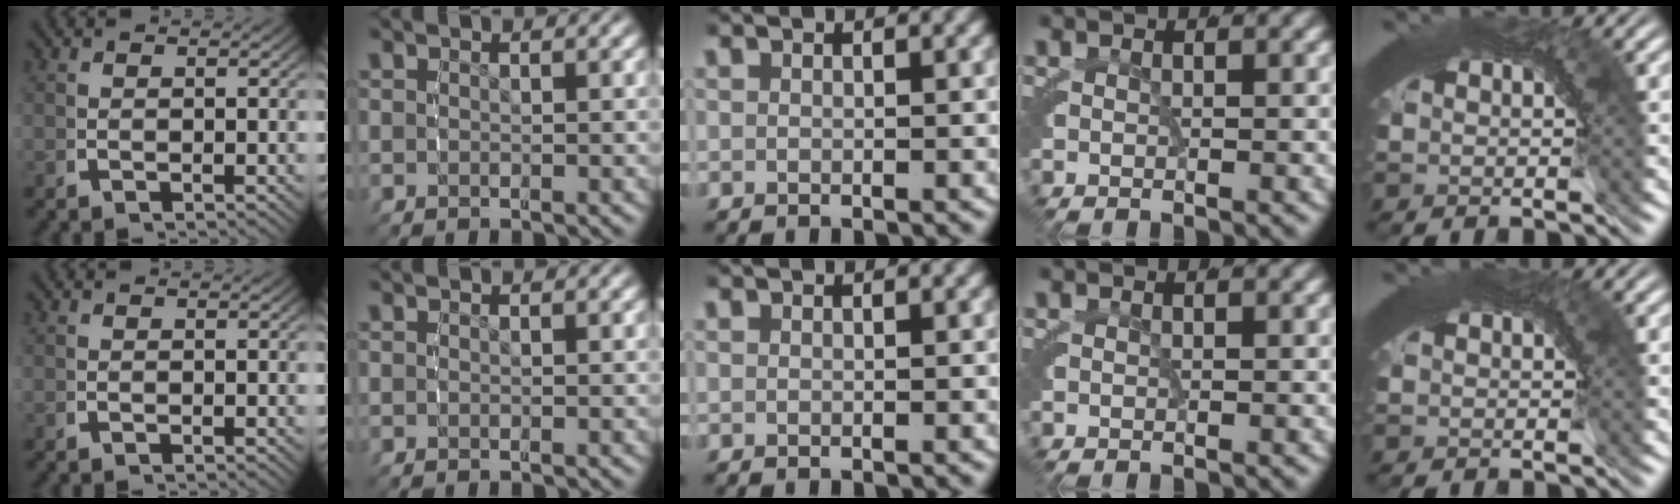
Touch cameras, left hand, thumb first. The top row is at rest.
{"little": {"total": 0.8, "force": [0.2, 0.3, 0.7], "torque": [-0.008, 0.001, 0.003]}}